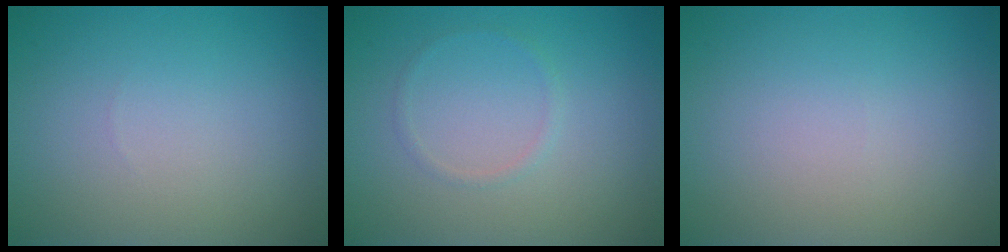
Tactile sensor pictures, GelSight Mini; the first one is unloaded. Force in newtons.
{"total": 0.7, "press": 0.7, "slide": 0.1}
{"total": 0.0}